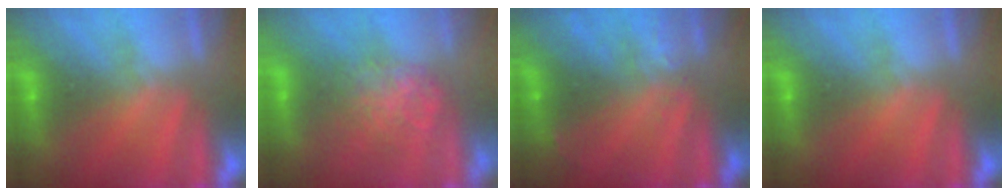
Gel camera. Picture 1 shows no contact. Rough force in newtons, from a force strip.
{"total": 7.5}
{"total": 3.1}
{"total": 0.0}